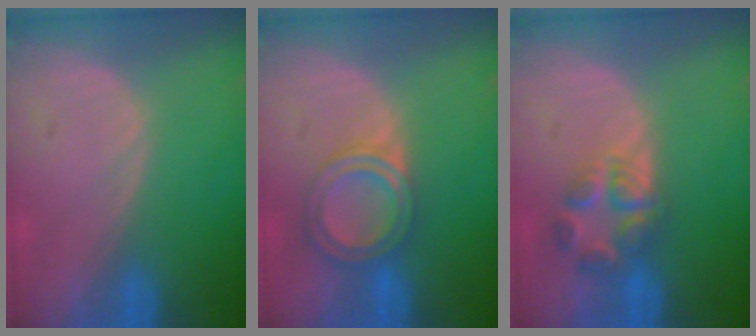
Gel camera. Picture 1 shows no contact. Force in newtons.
{"total": 5.9, "press": 5.4, "slide": 2.4}
{"total": 5.6, "press": 5.5, "slide": 1.1}